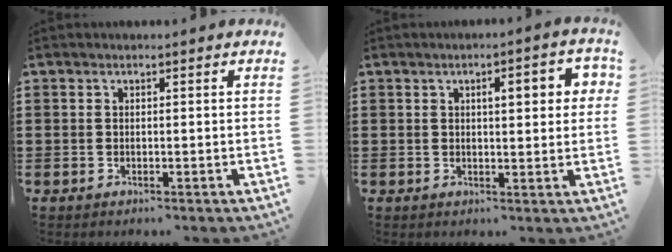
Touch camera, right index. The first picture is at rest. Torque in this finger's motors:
{"motor_torque": [0.16, -0.07, 0.28, 0.05]}